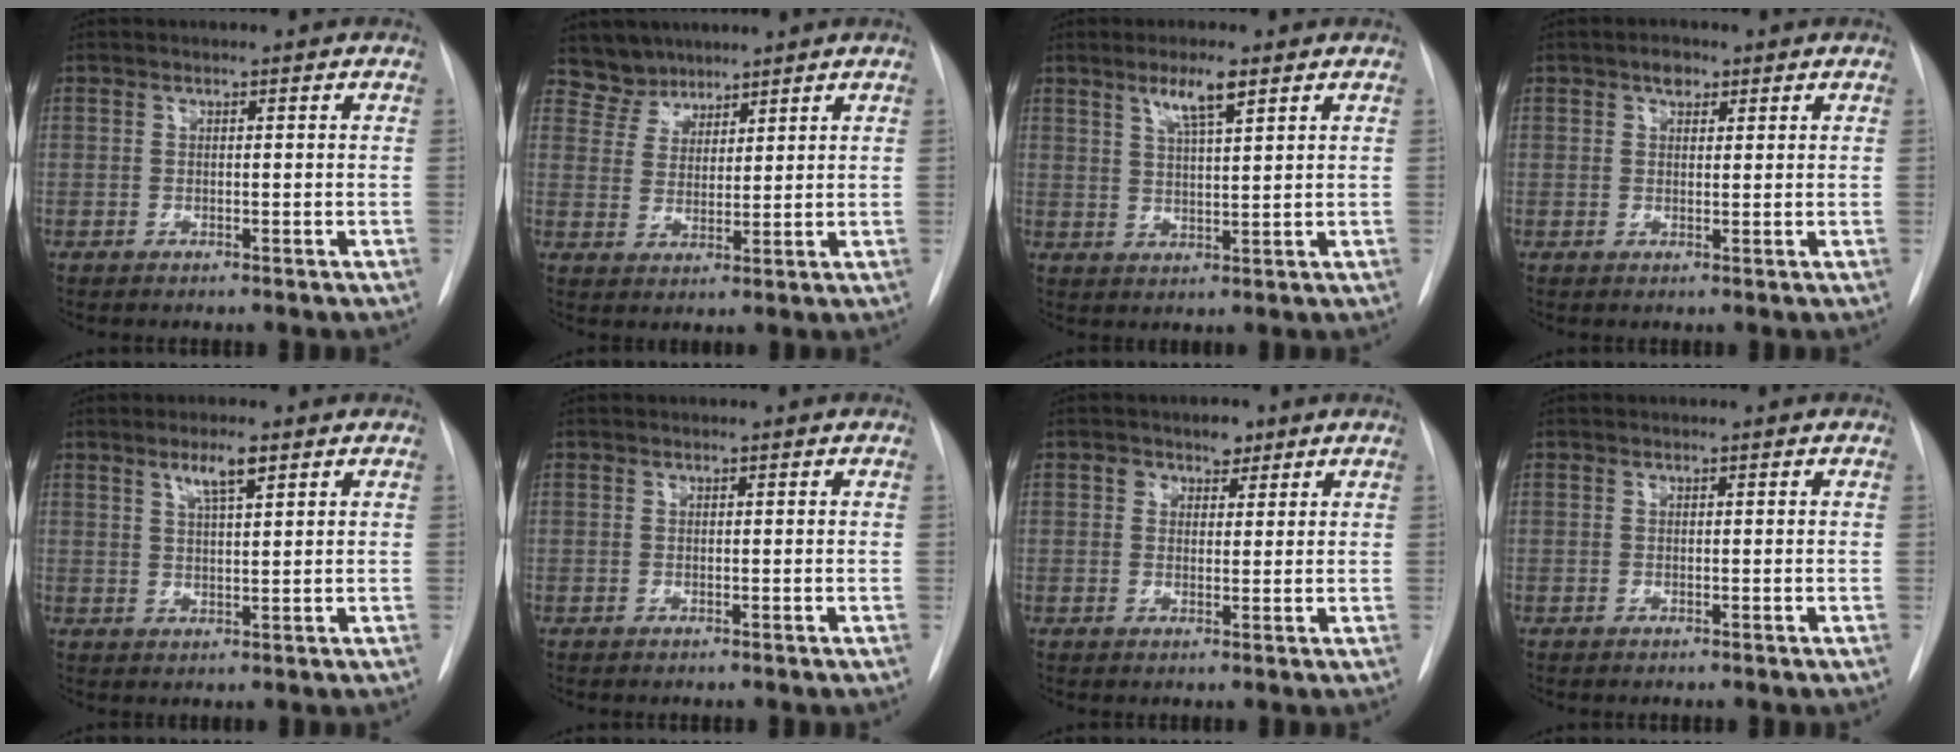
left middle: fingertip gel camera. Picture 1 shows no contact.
{"total": 4.6, "force": [4.0, 2.2, -0.7], "torque": [0.022, 0.002, 0.075]}
{"total": 5.0, "force": [3.1, 0.4, 4.0], "torque": [-0.074, 0.000, 0.054]}
{"total": 2.1, "force": [1.3, 1.3, 1.1], "torque": [-0.019, 0.005, 0.019]}
{"total": 3.8, "force": [2.3, 0.3, 3.0], "torque": [-0.058, 0.000, 0.040]}
{"total": 0.0}
{"total": 2.8, "force": [1.6, 1.9, 1.1], "torque": [-0.010, 0.002, 0.021]}
{"total": 0.0}